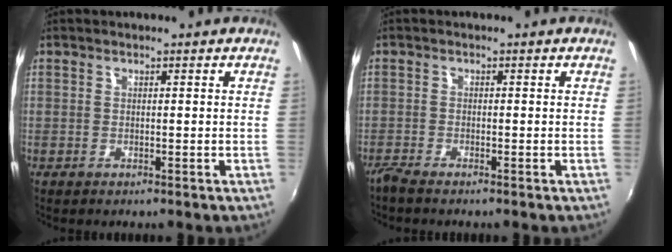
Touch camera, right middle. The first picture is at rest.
{"total": 2.0, "force": [-1.8, 0.1, 0.8], "torque": [-0.027, -0.007, -0.039]}